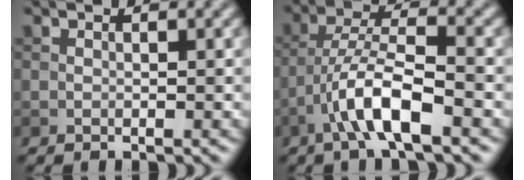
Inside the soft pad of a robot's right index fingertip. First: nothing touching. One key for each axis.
{"total": 6.2, "fx": -3.2, "fy": 1.5, "fz": 5.1, "tx": -0.098, "ty": 0.011, "tz": -0.061}